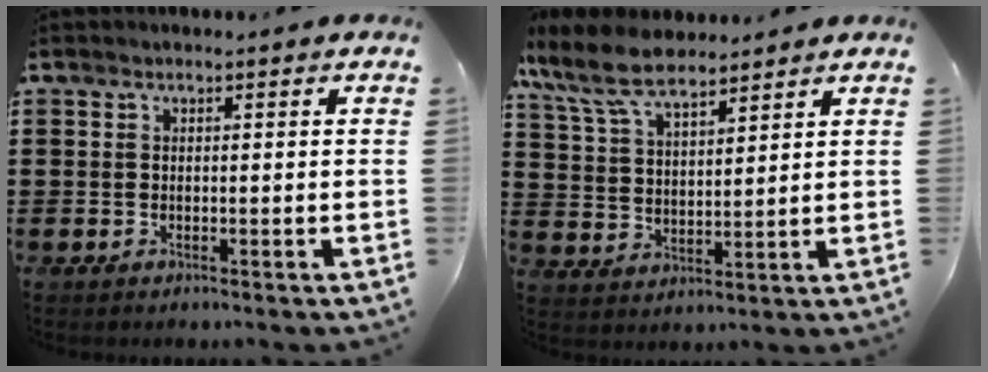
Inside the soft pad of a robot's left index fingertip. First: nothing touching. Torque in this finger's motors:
{"motor_torque": [2.14, 0.00, 1.05, 0.21]}